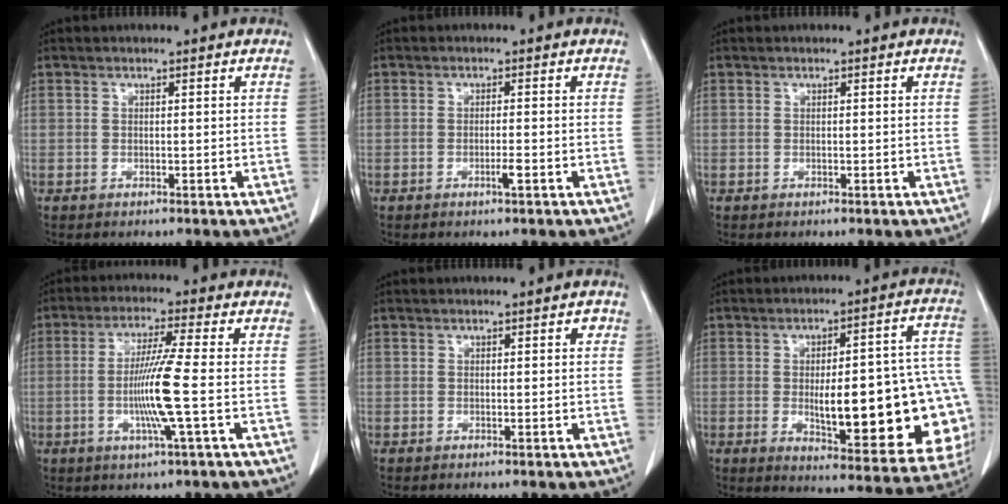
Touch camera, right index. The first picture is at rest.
{"total": 1.7, "force": [-0.7, 0.0, 1.6], "torque": [-0.031, -0.003, -0.013]}
{"total": 0.0}
{"total": 8.9, "force": [-1.5, -1.3, 8.7], "torque": [-0.169, -0.011, -0.030]}
{"total": 0.6, "force": [0.2, 0.4, 0.5], "torque": [-0.005, 0.005, 0.002]}
{"total": 24.4, "force": [-3.6, 6.4, 23.3], "torque": [-0.222, 0.024, -0.022]}